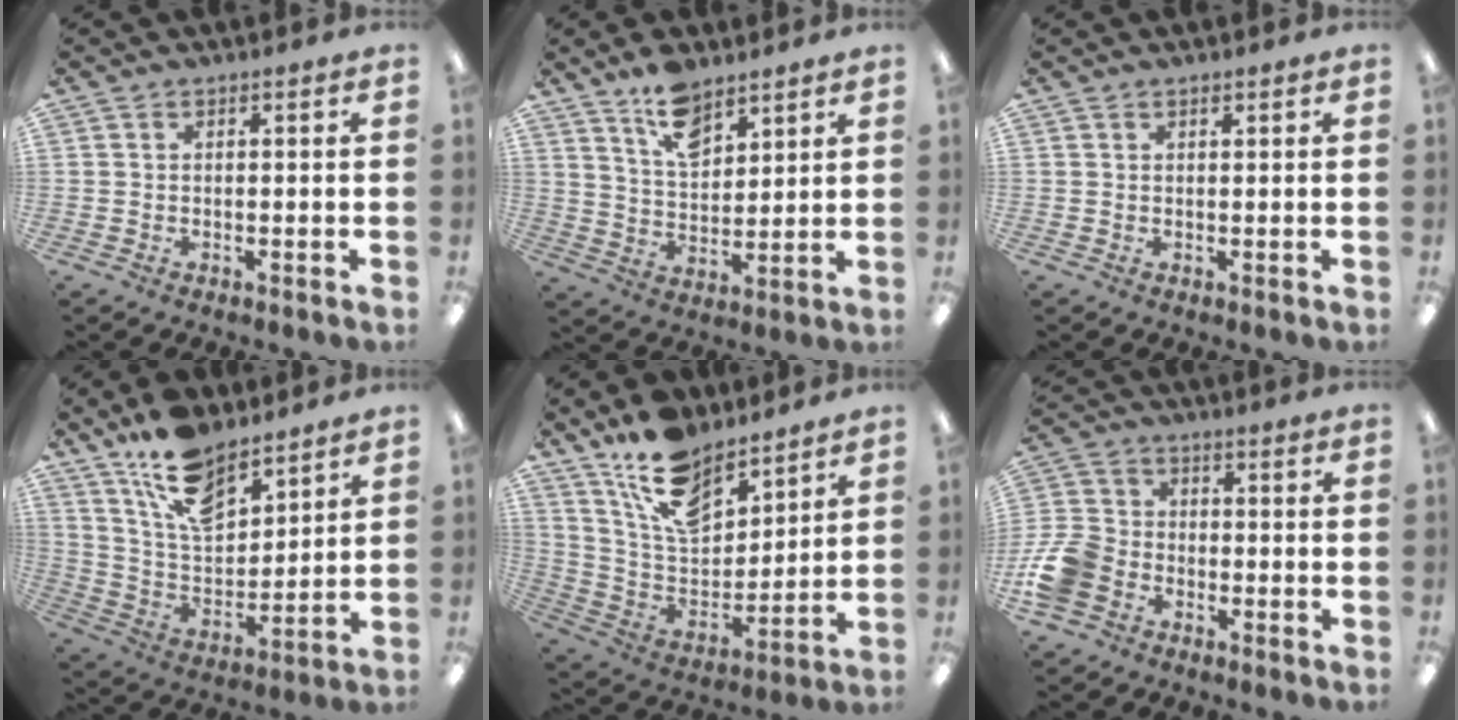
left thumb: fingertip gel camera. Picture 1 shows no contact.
{"total": 10.6, "force": [7.5, 5.4, 5.2], "torque": [-0.084, -0.038, 0.134]}
{"total": 0.6, "force": [0.6, 0.1, 0.2], "torque": [-0.005, 0.001, 0.010]}
{"total": 14.1, "force": [10.1, 6.6, 7.3], "torque": [-0.138, -0.054, 0.187]}
{"total": 14.9, "force": [11.2, 6.9, 7.0], "torque": [-0.141, -0.063, 0.209]}
{"total": 10.6, "force": [-4.9, 7.8, 5.2], "torque": [-0.109, 0.042, -0.088]}